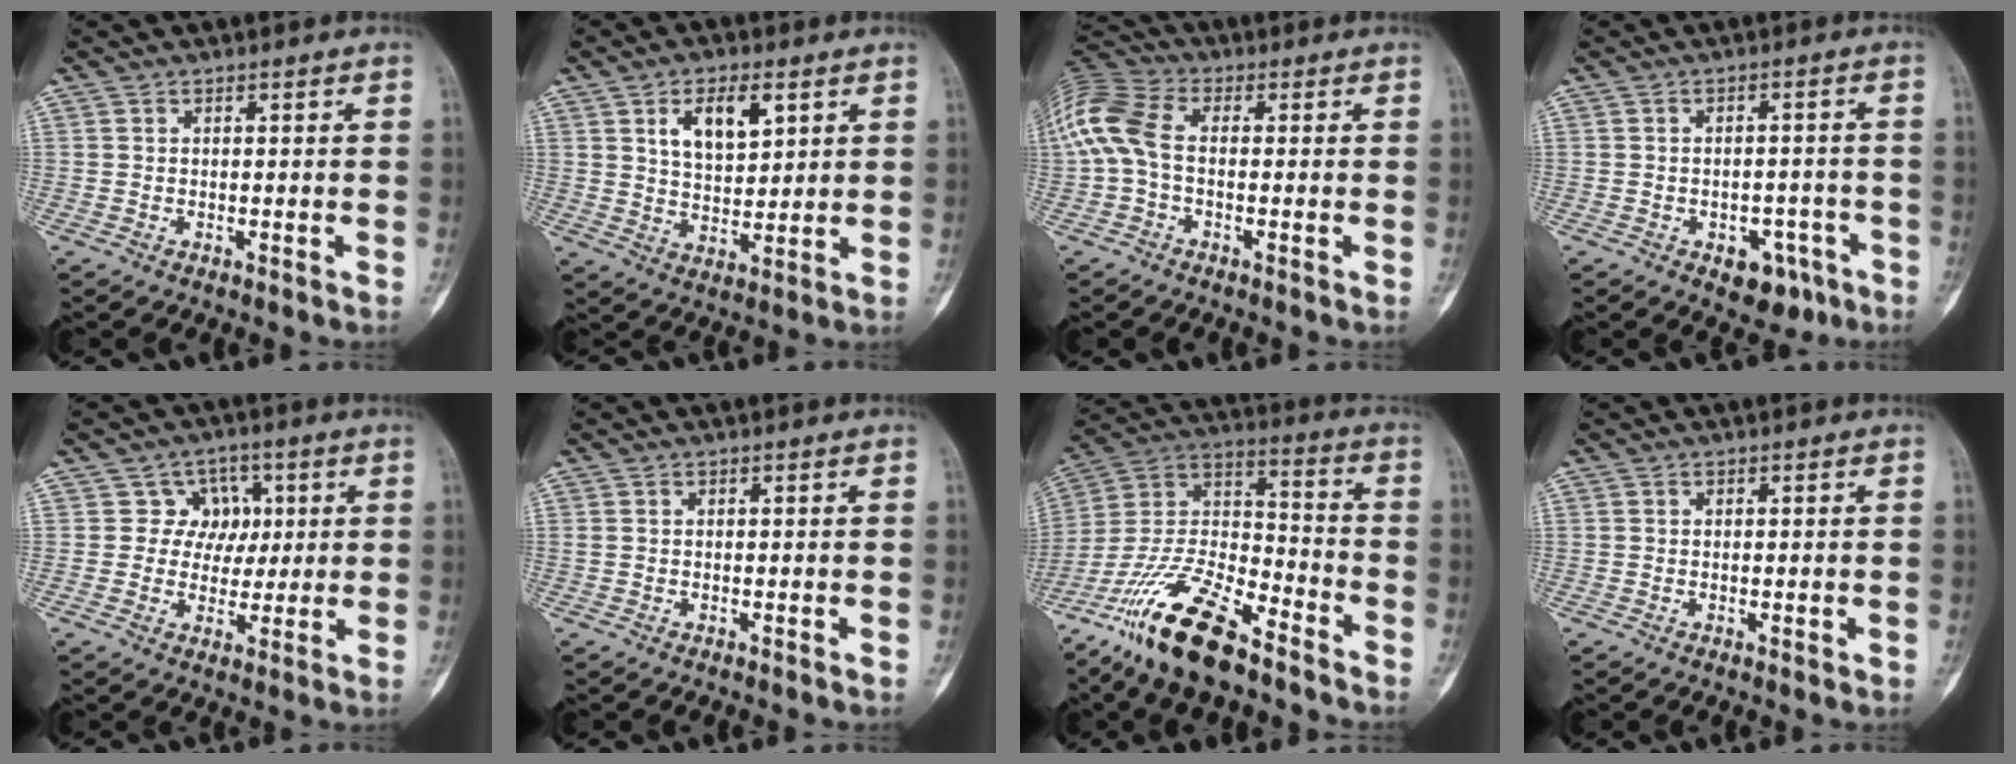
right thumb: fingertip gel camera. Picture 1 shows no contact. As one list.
[{"total": 9.0, "force": [3.9, 4.6, 6.7], "torque": [-0.092, -0.016, 0.071]}, {"total": 10.8, "force": [-0.4, 6.4, 8.7], "torque": [-0.201, 0.027, -0.019]}, {"total": 7.0, "force": [-3.6, 4.5, 4.0], "torque": [-0.023, 0.028, -0.040]}, {"total": 6.5, "force": [1.7, 6.0, 1.8], "torque": [0.022, 0.007, 0.019]}, {"total": 0.0}, {"total": 19.7, "force": [-13.8, 6.7, 12.4], "torque": [-0.243, 0.072, -0.257]}, {"total": 1.0, "force": [-0.2, 0.4, 0.9], "torque": [-0.006, -0.001, -0.002]}]